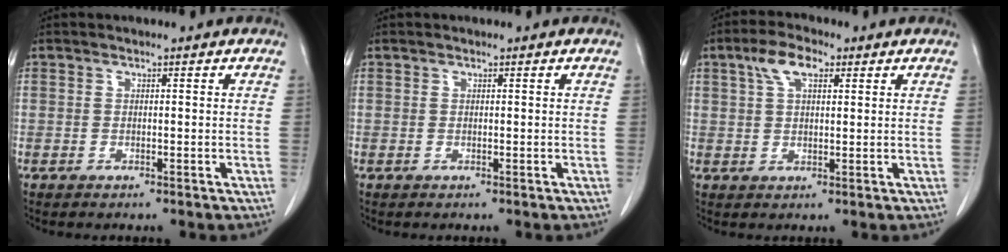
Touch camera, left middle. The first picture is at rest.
{"total": 0.0}
{"total": 5.3, "force": [2.6, 2.2, 4.0], "torque": [-0.085, 0.015, 0.050]}